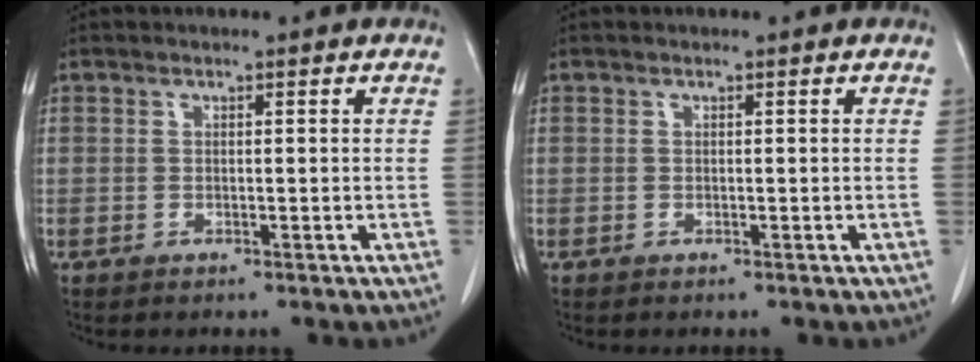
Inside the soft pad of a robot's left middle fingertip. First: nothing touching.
{"total": 0.0}